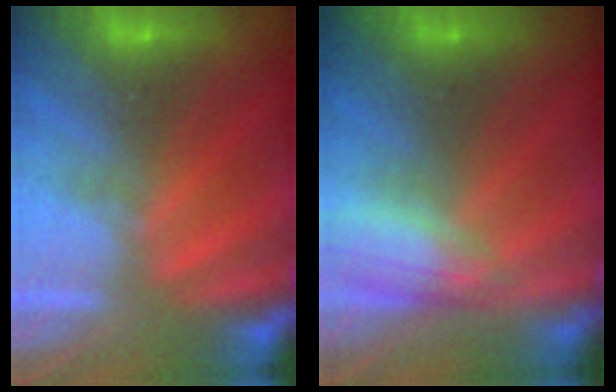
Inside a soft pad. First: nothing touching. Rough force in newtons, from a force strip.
{"total": 2.9}